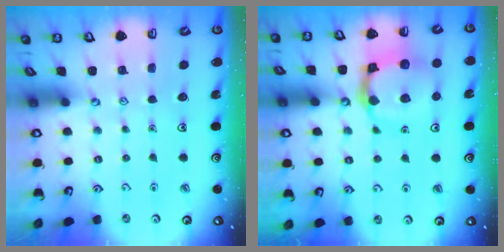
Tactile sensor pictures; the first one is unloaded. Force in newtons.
{"total": 13.0, "press": 12.9, "slide": 1.5}